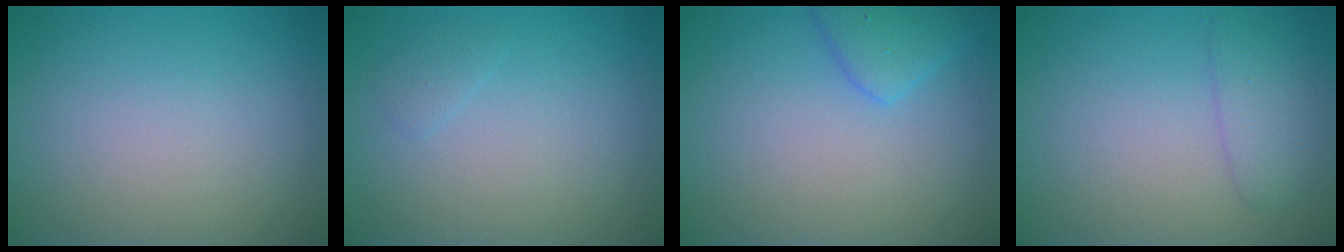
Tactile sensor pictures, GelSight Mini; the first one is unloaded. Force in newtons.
{"total": 0.7, "press": 0.7, "slide": 0.0}
{"total": 2.5, "press": 2.4, "slide": 0.3}
{"total": 2.3, "press": 2.3, "slide": 0.1}